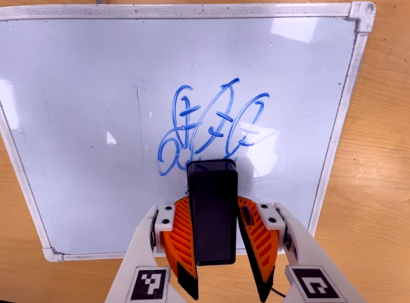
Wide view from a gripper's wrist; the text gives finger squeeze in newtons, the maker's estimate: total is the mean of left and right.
{"total": 6.4, "left": 5.8, "right": 7.0}